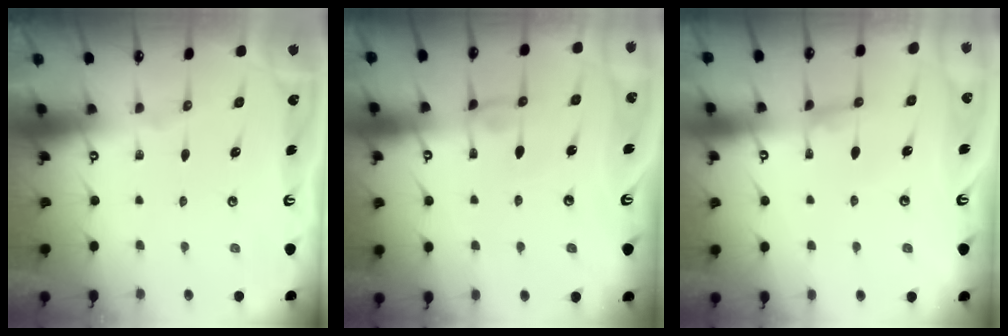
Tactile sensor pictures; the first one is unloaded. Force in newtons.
{"total": 2.6, "press": 2.6, "slide": 0.1}
{"total": 0.6, "press": 0.1, "slide": 0.5}